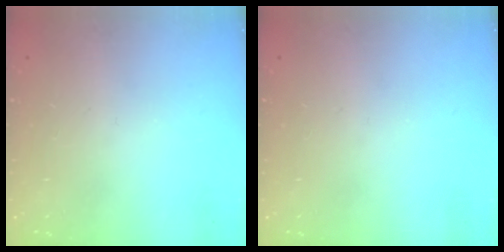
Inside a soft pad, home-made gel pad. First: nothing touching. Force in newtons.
{"total": 0.0}